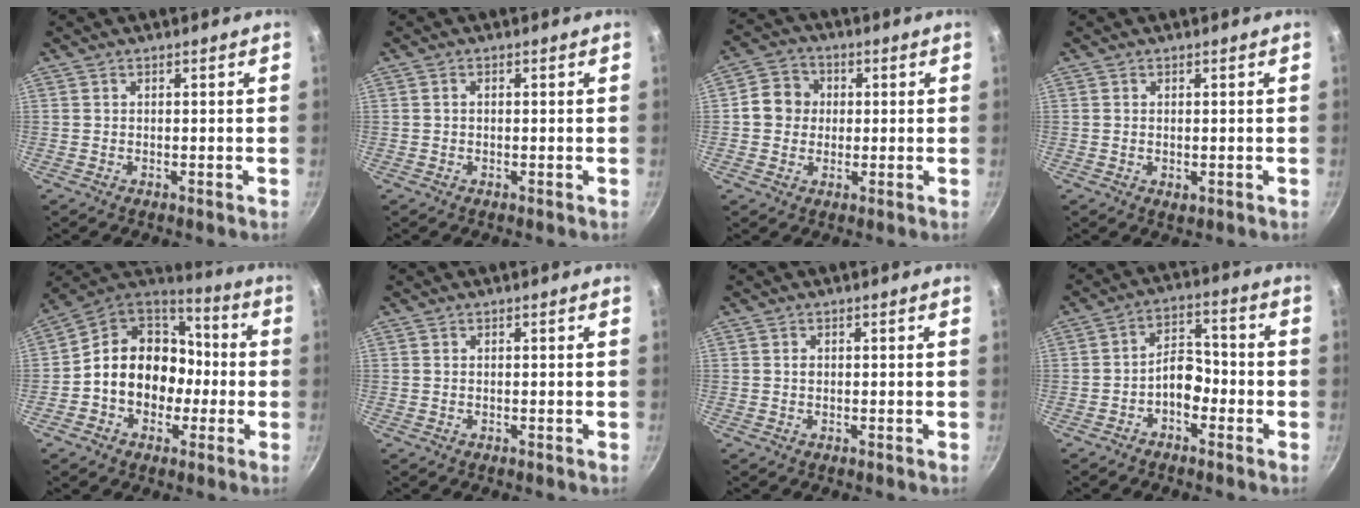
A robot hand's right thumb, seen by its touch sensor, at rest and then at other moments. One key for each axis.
{"total": 0.7, "fx": 0.0, "fy": 0.5, "fz": 0.5, "tx": -0.008, "ty": 0.005, "tz": 0.000}
{"total": 7.0, "fx": 0.6, "fy": 6.4, "fz": 2.9, "tx": -0.016, "ty": 0.010, "tz": -0.006}
{"total": 1.3, "fx": 0.0, "fy": 0.8, "fz": 1.0, "tx": -0.015, "ty": -0.004, "tz": -0.001}
{"total": 16.5, "fx": -2.1, "fy": 13.6, "fz": 9.1, "tx": -0.105, "ty": 0.050, "tz": -0.043}
{"total": 0.0}
{"total": 0.7, "fx": 0.1, "fy": 0.6, "fz": 0.4, "tx": -0.005, "ty": 0.003, "tz": 0.001}
{"total": 6.1, "fx": -2.6, "fy": 3.7, "fz": 4.0, "tx": -0.040, "ty": 0.040, "tz": -0.049}